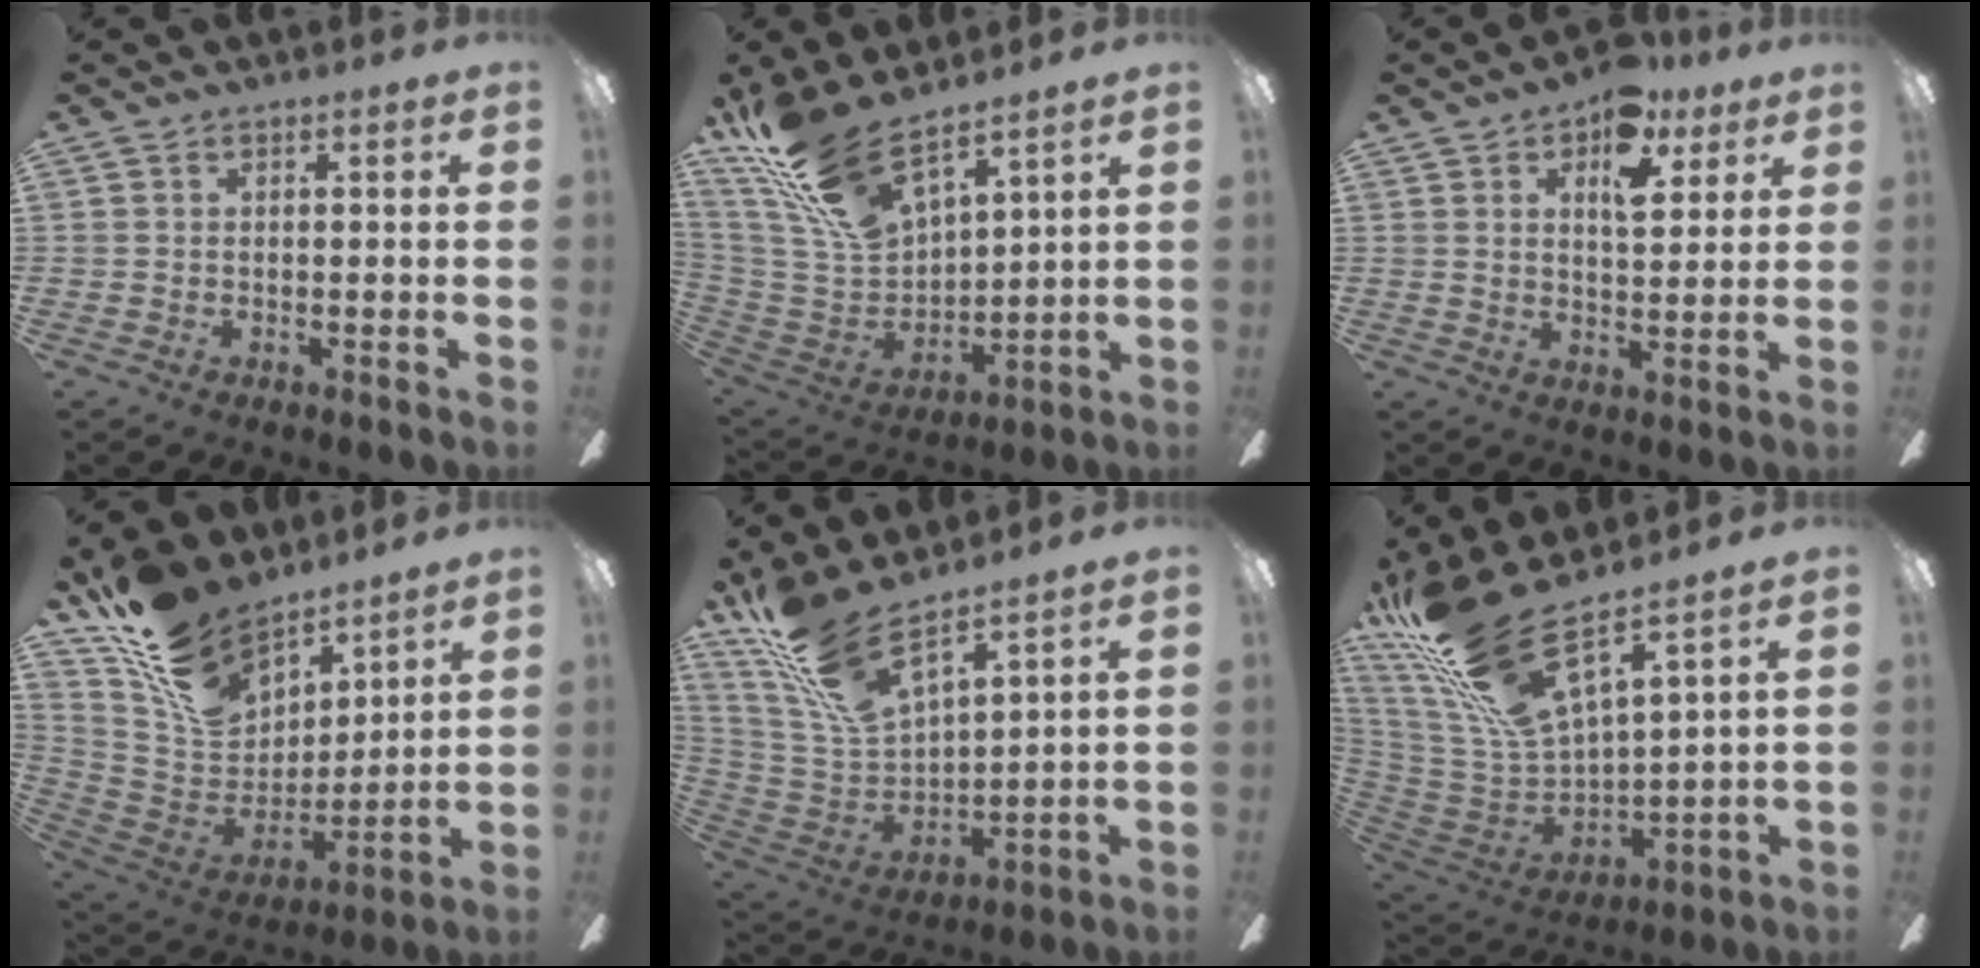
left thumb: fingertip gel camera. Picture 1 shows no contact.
{"total": 19.4, "force": [14.5, 6.8, 11.0], "torque": [-0.257, -0.086, 0.260]}
{"total": 10.4, "force": [5.9, 5.5, 6.5], "torque": [-0.078, -0.018, 0.097]}
{"total": 19.1, "force": [14.1, 10.1, 8.1], "torque": [-0.172, -0.082, 0.268]}
{"total": 17.2, "force": [13.0, 4.6, 10.2], "torque": [-0.246, -0.085, 0.231]}
{"total": 23.6, "force": [16.8, 6.4, 15.2], "torque": [-0.327, -0.113, 0.290]}